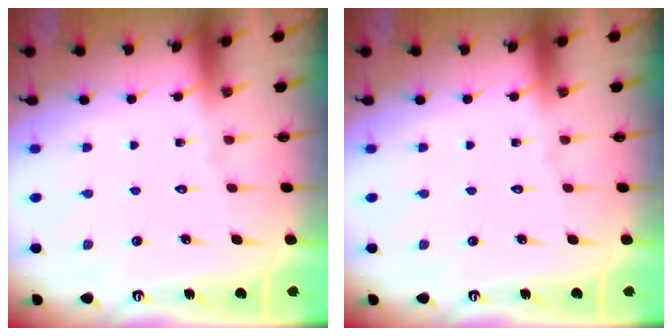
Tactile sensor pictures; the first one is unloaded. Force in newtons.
{"total": 0.0}